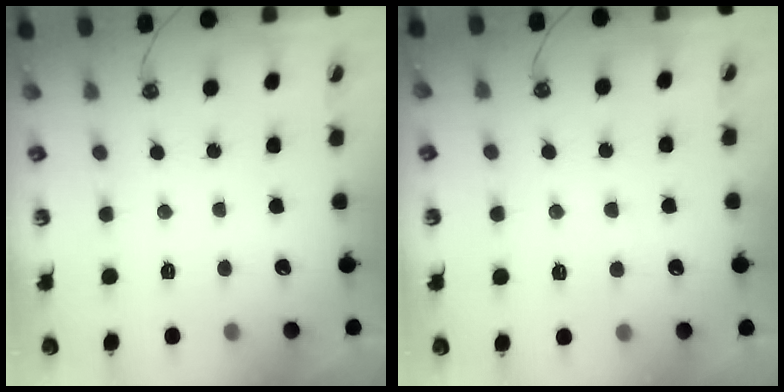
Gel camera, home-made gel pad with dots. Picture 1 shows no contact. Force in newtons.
{"total": 0.8, "press": 0.6, "slide": 0.6}